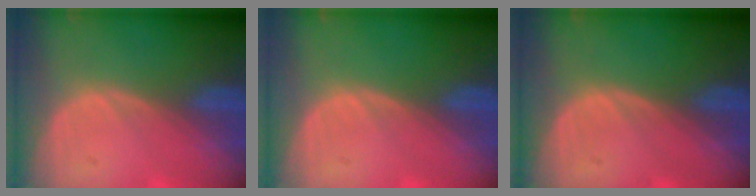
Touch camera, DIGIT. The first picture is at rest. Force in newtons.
{"total": 0.0}
{"total": 0.0}